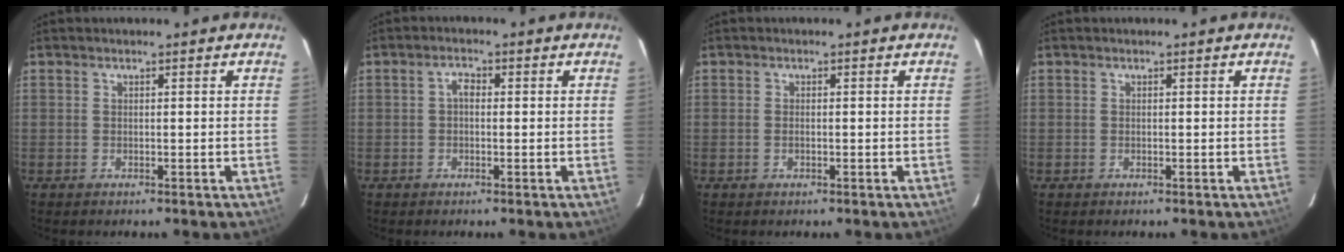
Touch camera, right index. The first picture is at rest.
{"total": 1.8, "force": [-0.3, 1.1, 1.4], "torque": [-0.027, 0.009, -0.007]}
{"total": 0.8, "force": [-0.2, 0.4, 0.7], "torque": [-0.012, 0.003, -0.004]}
{"total": 0.0}